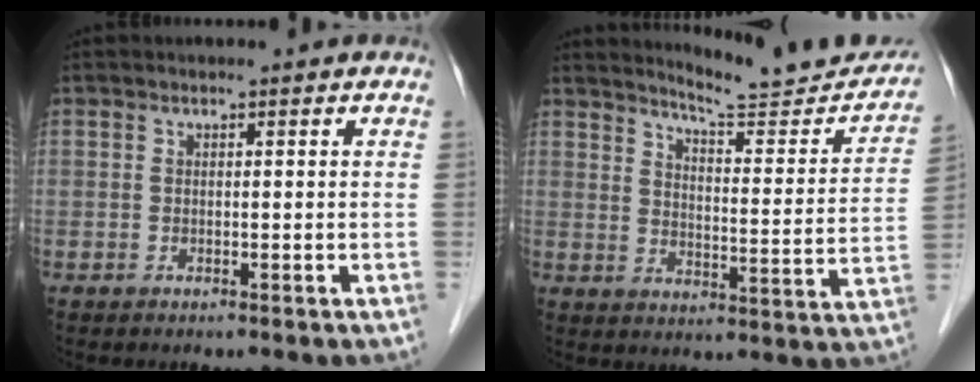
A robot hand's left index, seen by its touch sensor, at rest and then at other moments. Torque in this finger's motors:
{"motor_torque": [-0.03, -0.17, 0.11, 0.04]}